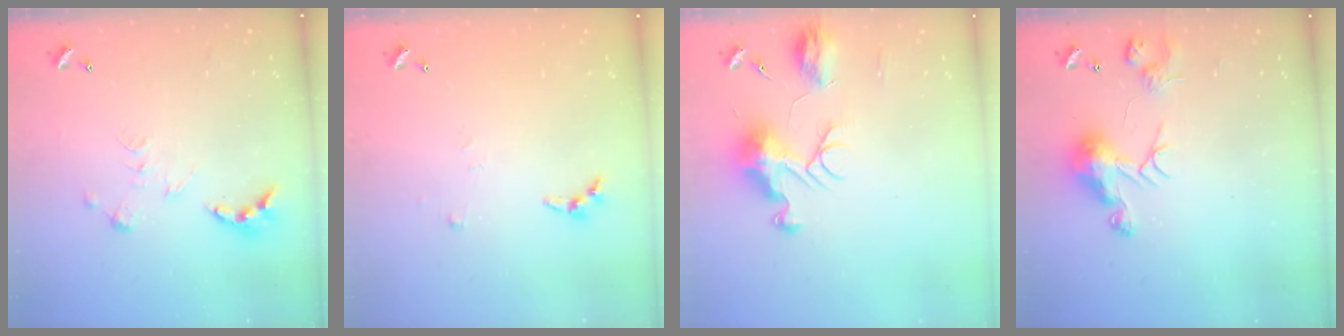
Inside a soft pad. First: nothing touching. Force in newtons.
{"total": 4.3, "press": 4.3, "slide": 0.5}
{"total": 12.0, "press": 12.0, "slide": 0.6}
{"total": 8.3, "press": 8.3, "slide": 0.7}